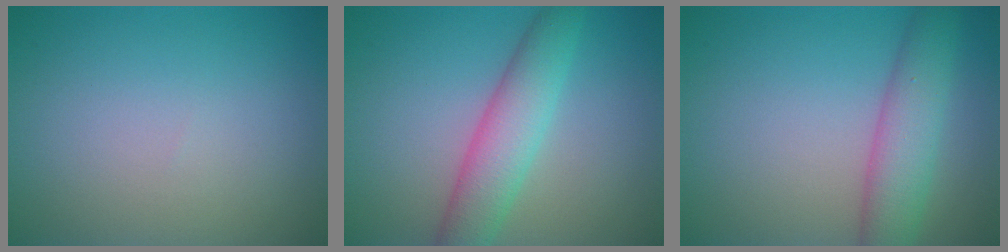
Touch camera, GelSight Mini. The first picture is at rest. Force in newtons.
{"total": 4.8, "press": 4.8, "slide": 0.2}
{"total": 4.7, "press": 4.7, "slide": 0.3}